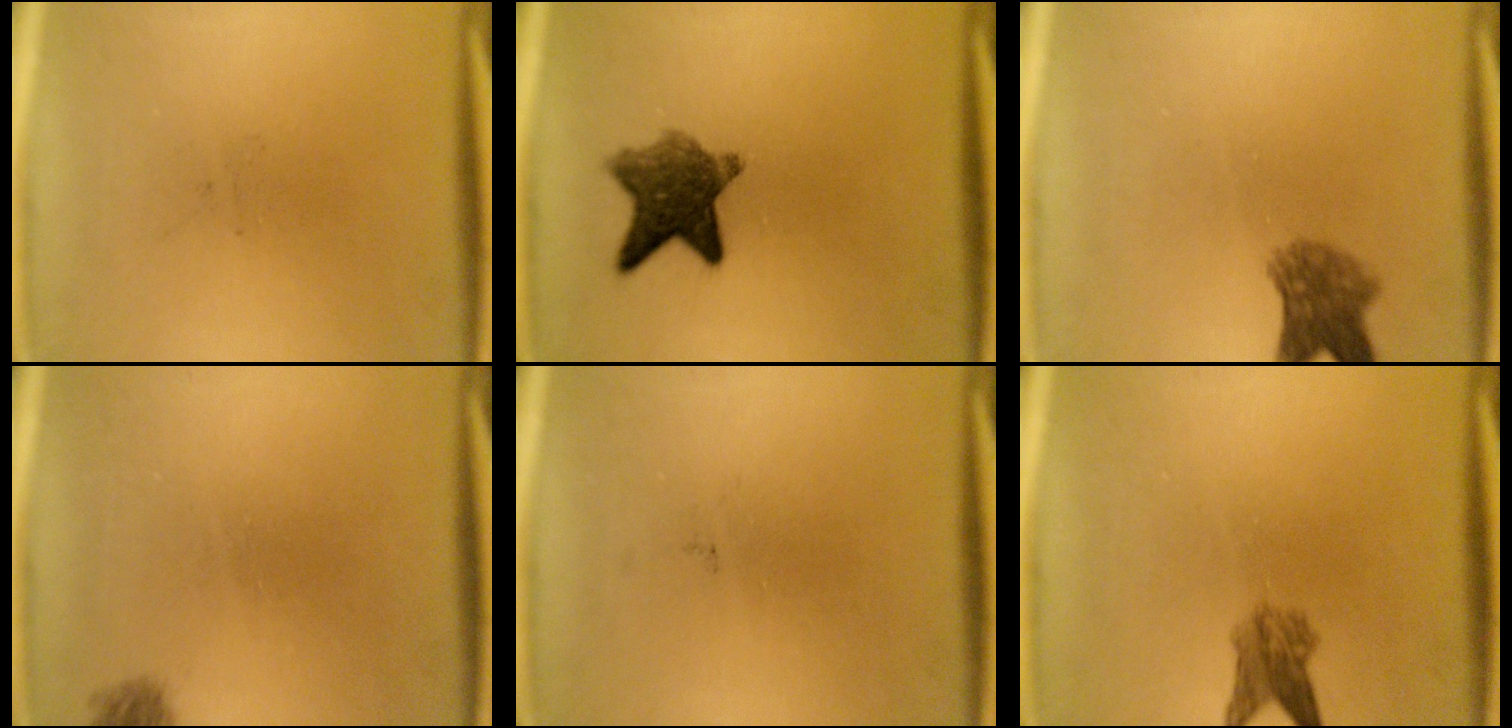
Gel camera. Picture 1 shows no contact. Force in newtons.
{"total": 8.1}
{"total": 5.2}
{"total": 1.0}
{"total": 0.0}
{"total": 3.7}